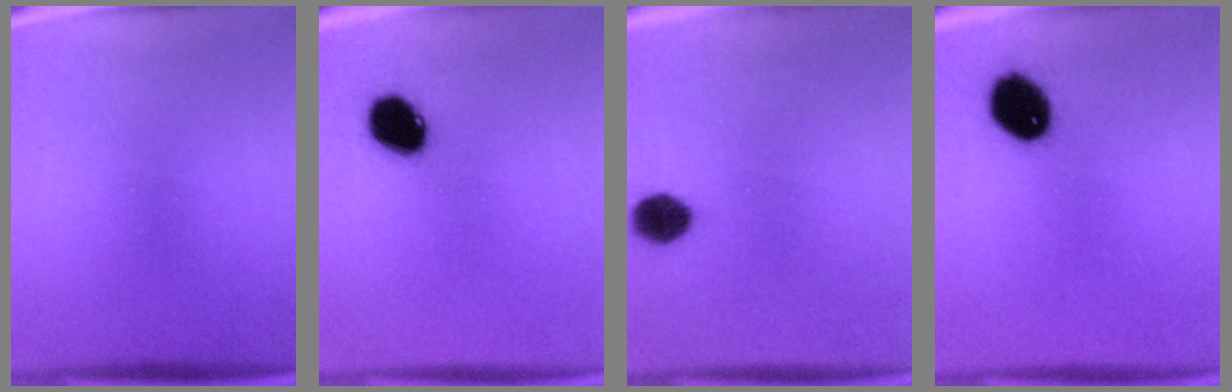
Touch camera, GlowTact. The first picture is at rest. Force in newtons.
{"total": 9.0}
{"total": 5.6}
{"total": 10.6}